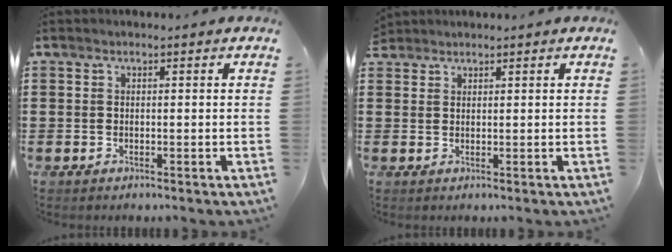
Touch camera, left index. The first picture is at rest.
{"total": 1.2, "force": [1.2, 0.3, 0.0], "torque": [-0.002, 0.000, 0.024]}